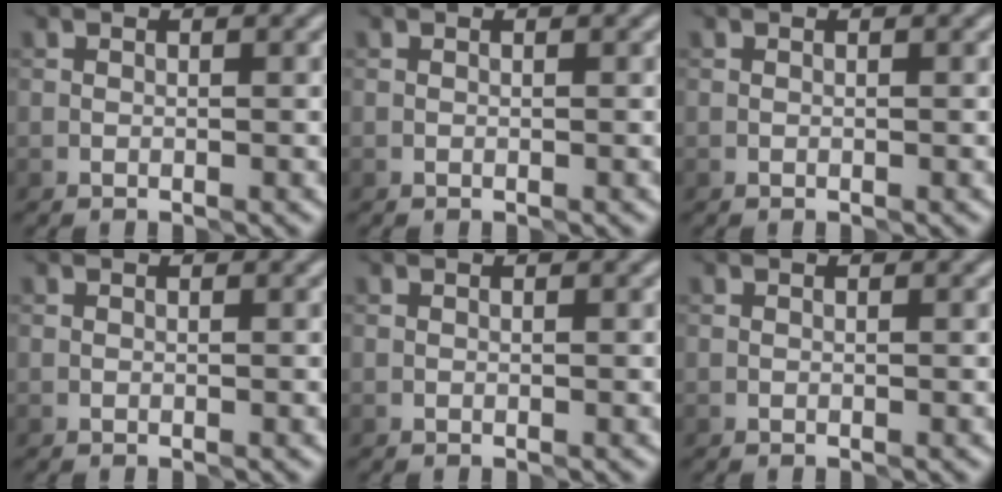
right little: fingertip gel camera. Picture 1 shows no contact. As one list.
[{"total": 0.0}, {"total": 0.0}, {"total": 0.0}, {"total": 0.0}, {"total": 0.0}]